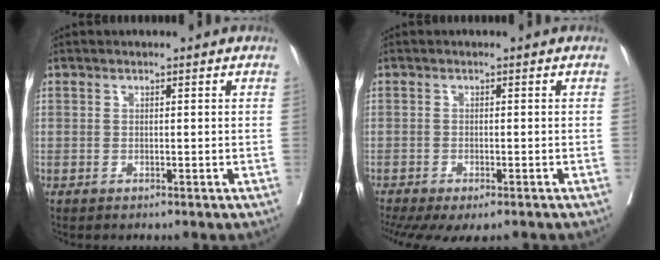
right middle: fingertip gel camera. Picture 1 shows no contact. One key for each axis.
{"total": 9.3, "fx": -7.1, "fy": 2.9, "fz": 5.2, "tx": -0.093, "ty": -0.007, "tz": -0.103}